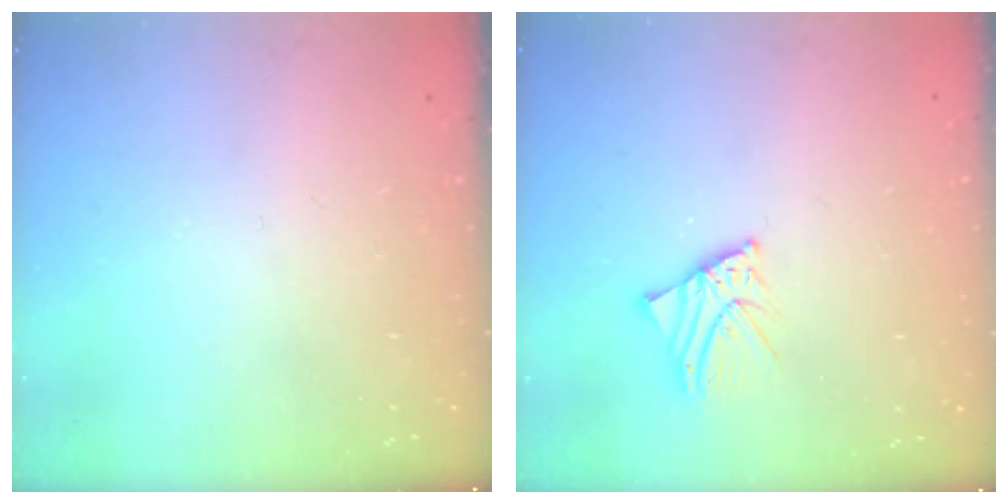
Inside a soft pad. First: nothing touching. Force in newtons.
{"total": 2.7, "press": 2.7, "slide": 0.4}